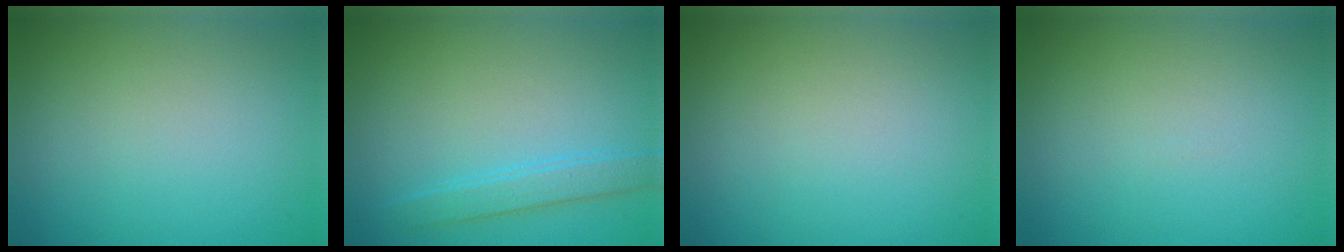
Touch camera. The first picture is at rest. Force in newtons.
{"total": 2.3, "press": 2.3, "slide": 0.1}
{"total": 0.0}
{"total": 0.0}